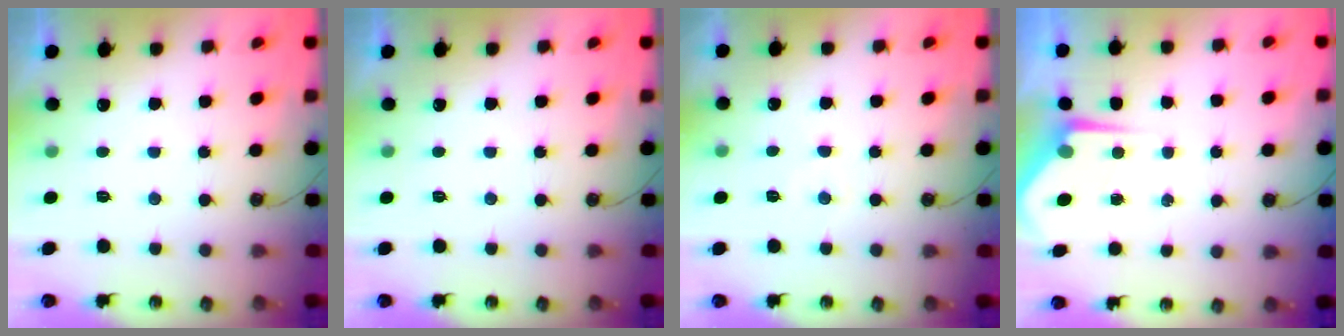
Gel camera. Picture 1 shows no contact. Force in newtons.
{"total": 0.0}
{"total": 4.1, "press": 4.1, "slide": 0.6}
{"total": 4.4, "press": 4.4, "slide": 0.4}